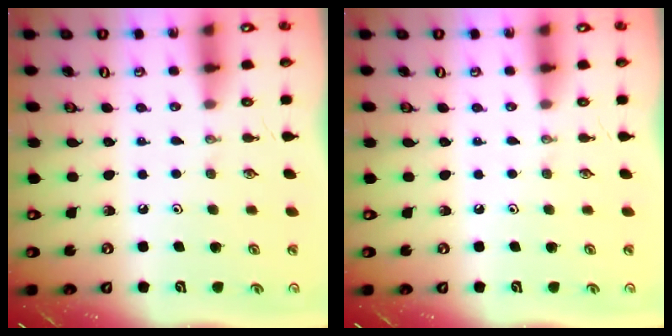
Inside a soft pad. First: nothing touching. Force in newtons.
{"total": 0.0}